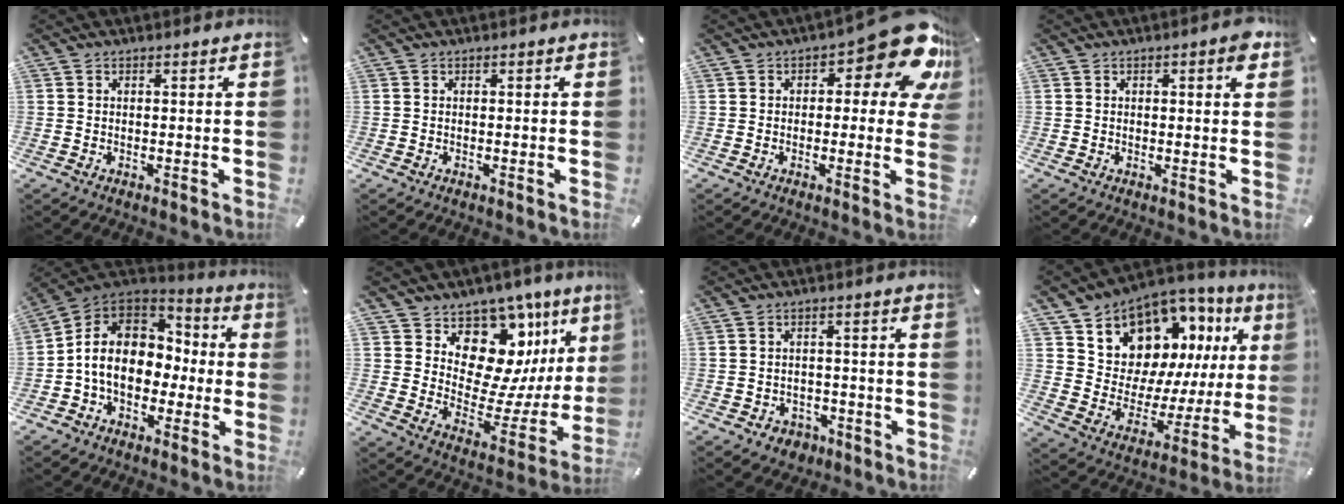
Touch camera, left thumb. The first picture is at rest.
{"total": 0.0}
{"total": 15.2, "force": [7.3, 6.1, 11.9], "torque": [-0.152, -0.054, 0.121]}
{"total": 2.6, "force": [0.8, 1.0, 2.3], "torque": [-0.030, 0.000, 0.009]}
{"total": 12.4, "force": [-1.6, 10.2, 6.9], "torque": [-0.138, 0.015, -0.028]}
{"total": 13.8, "force": [8.0, 9.9, 5.3], "torque": [-0.057, -0.101, 0.141]}
{"total": 4.1, "force": [-2.2, 3.4, 1.0], "torque": [-0.022, 0.010, -0.042]}
{"total": 12.5, "force": [9.6, 7.6, 2.6], "torque": [-0.060, -0.101, 0.180]}